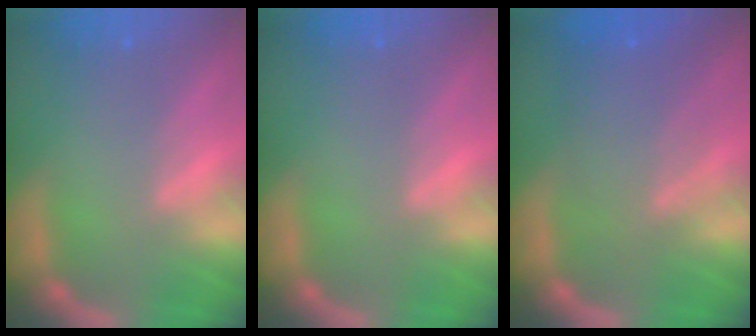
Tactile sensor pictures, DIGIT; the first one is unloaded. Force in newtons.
{"total": 0.0}
{"total": 6.0}